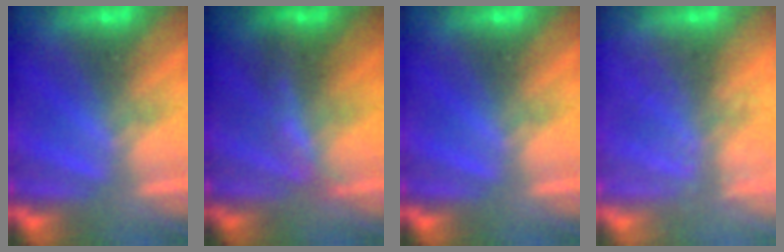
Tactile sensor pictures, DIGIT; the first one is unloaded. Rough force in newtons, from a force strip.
{"total": 2.0}
{"total": 0.0}
{"total": 9.1}